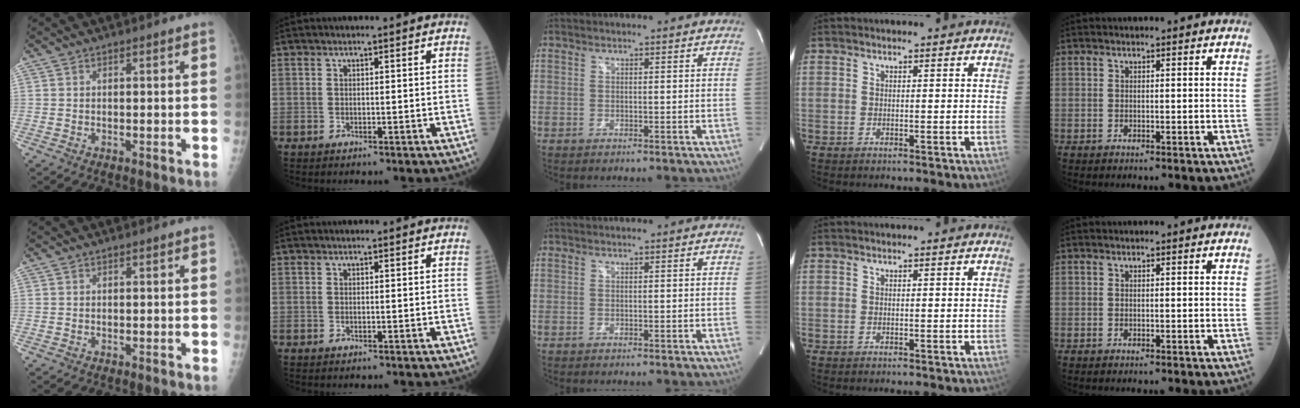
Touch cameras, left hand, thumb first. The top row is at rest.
{}